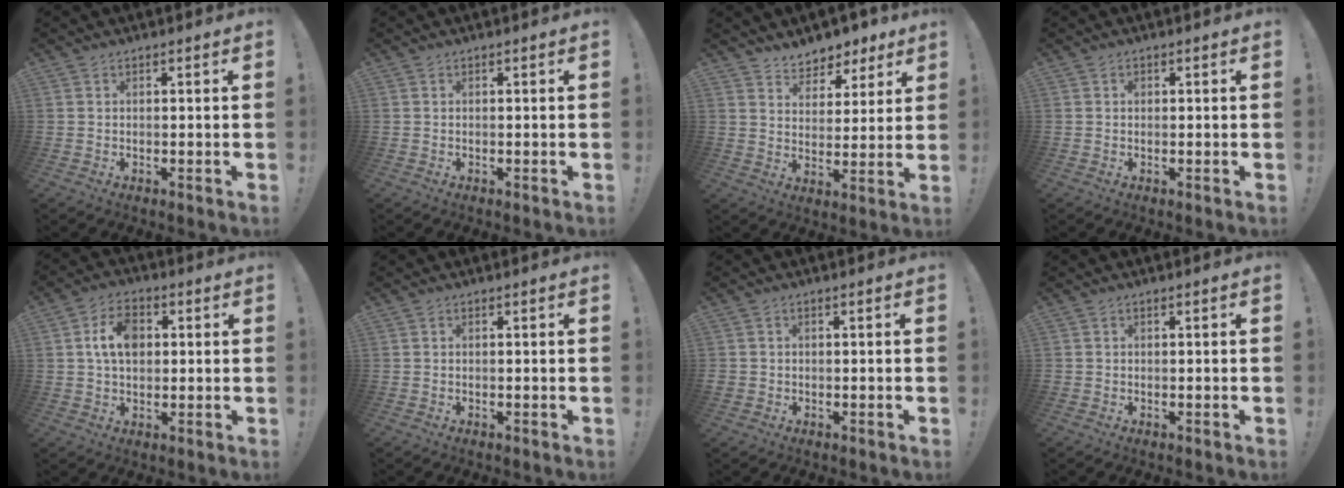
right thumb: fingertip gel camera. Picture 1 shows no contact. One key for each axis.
{"total": 0.0}
{"total": 6.9, "fx": 5.6, "fy": 3.9, "fz": 0.9, "tx": -0.008, "ty": -0.053, "tz": 0.106}
{"total": 0.5, "fx": 0.1, "fy": 0.5, "fz": 0.2, "tx": 0.002, "ty": 0.001, "tz": 0.000}
{"total": 9.1, "fx": 1.6, "fy": 6.2, "fz": 6.5, "tx": -0.097, "ty": 0.010, "tz": 0.030}
{"total": 0.0}
{"total": 1.5, "fx": -0.6, "fy": 1.3, "fz": 0.3, "tx": -0.005, "ty": 0.005, "tz": -0.010}
{"total": 0.6, "fx": -0.4, "fy": 0.5, "fz": 0.1, "tx": -0.001, "ty": 0.003, "tz": -0.007}